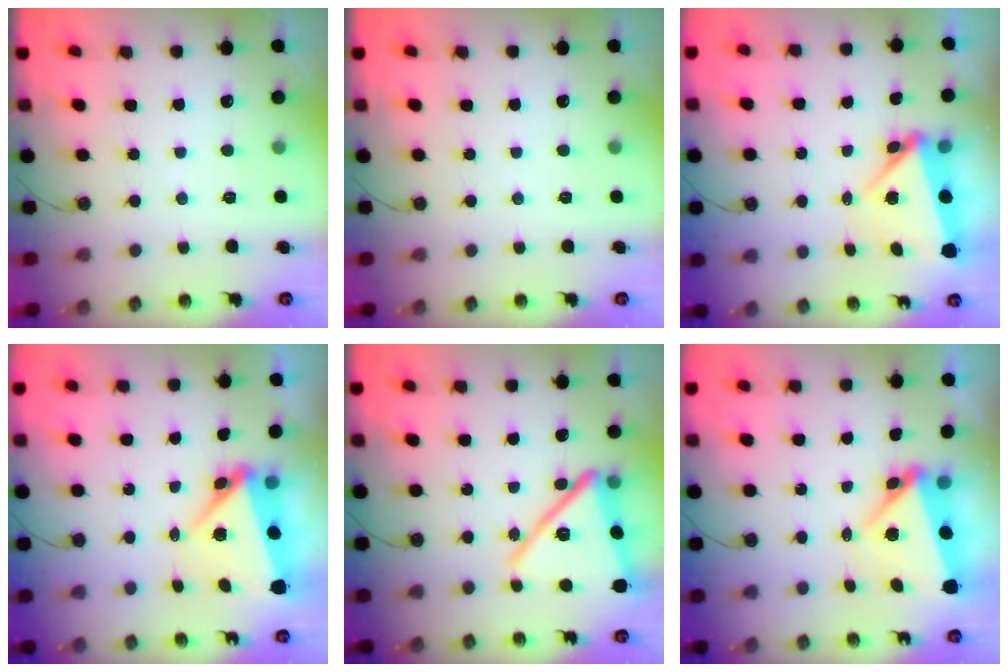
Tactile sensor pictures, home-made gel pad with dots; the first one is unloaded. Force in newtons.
{"total": 0.0}
{"total": 6.0, "press": 5.1, "slide": 3.1}
{"total": 7.1, "press": 6.9, "slide": 1.7}
{"total": 20.6, "press": 20.5, "slide": 1.5}
{"total": 6.5, "press": 6.2, "slide": 1.9}